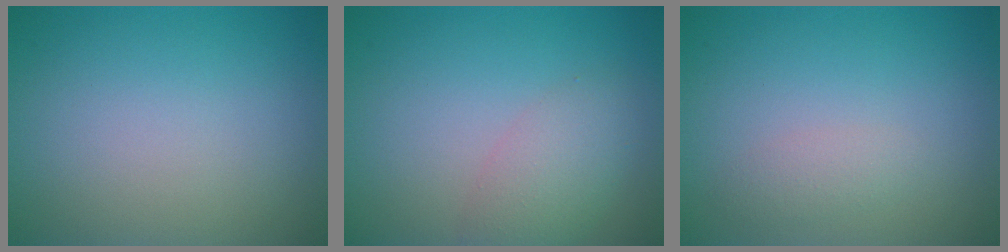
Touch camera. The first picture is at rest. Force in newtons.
{"total": 3.0, "press": 3.0, "slide": 0.1}
{"total": 1.2, "press": 1.2, "slide": 0.0}